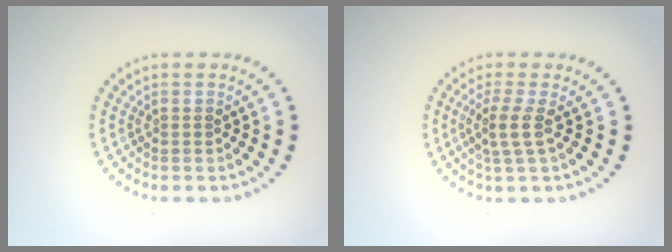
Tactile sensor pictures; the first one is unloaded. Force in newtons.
{"total": 2.2, "press": 1.7, "slide": 1.4}